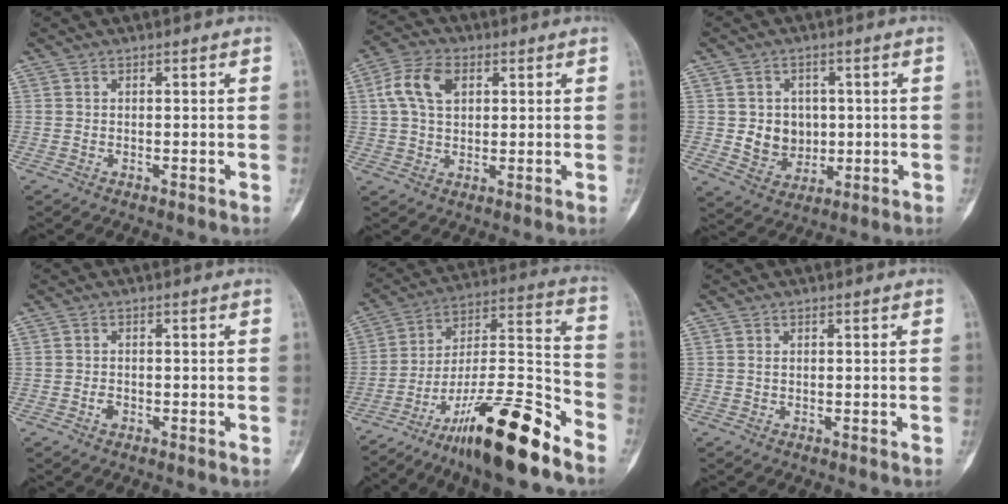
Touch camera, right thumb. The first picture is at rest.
{"total": 8.9, "force": [2.5, 5.8, 6.2], "torque": [-0.115, 0.012, 0.042]}
{"total": 7.4, "force": [0.2, 6.5, 3.5], "torque": [-0.019, 0.001, 0.015]}
{"total": 1.2, "force": [-0.6, 0.8, 0.7], "torque": [-0.013, 0.002, -0.012]}
{"total": 22.7, "force": [-15.4, 4.2, 16.1], "torque": [-0.274, 0.083, -0.257]}
{"total": 0.0}